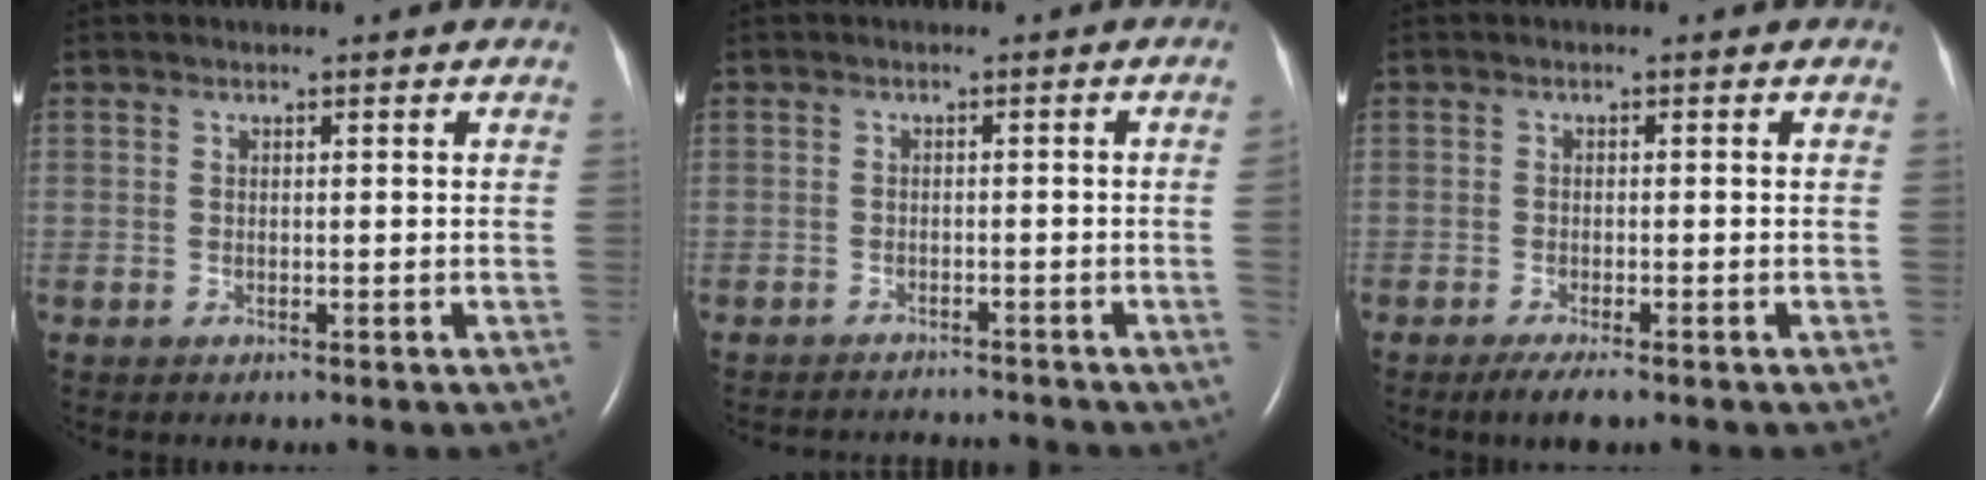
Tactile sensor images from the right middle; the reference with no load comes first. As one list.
[{"total": 5.8, "force": [-5.0, -2.2, 2.1], "torque": [-0.022, 0.007, -0.074]}, {"total": 2.8, "force": [-2.0, 0.3, 1.9], "torque": [-0.038, -0.007, -0.036]}]